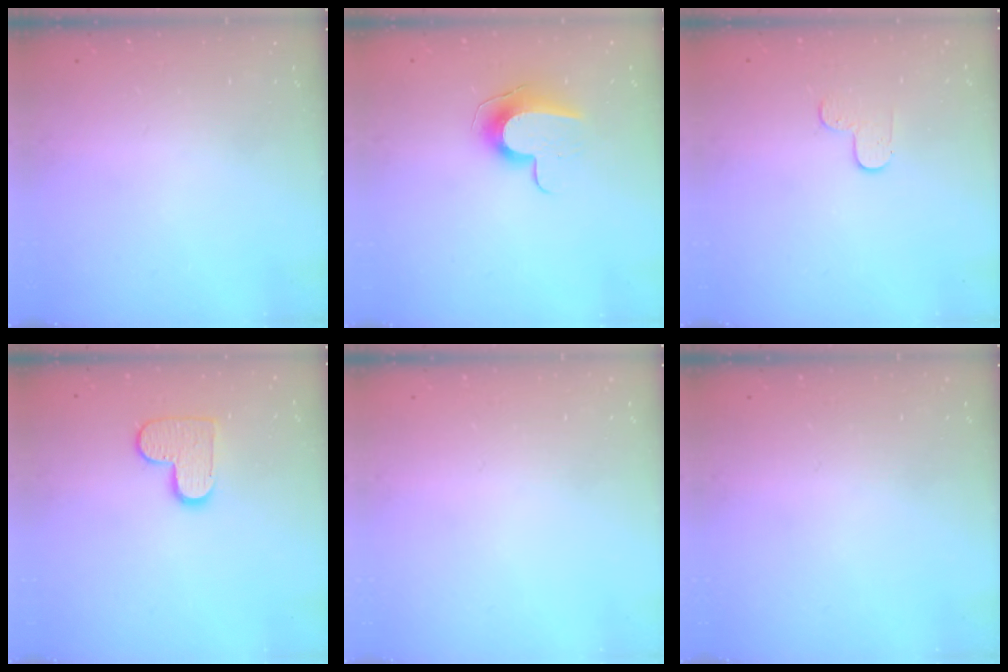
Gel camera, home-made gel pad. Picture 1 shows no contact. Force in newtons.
{"total": 9.6, "press": 9.6, "slide": 0.3}
{"total": 3.6, "press": 3.6, "slide": 0.4}
{"total": 10.0, "press": 10.0, "slide": 0.6}
{"total": 0.0}
{"total": 0.0}